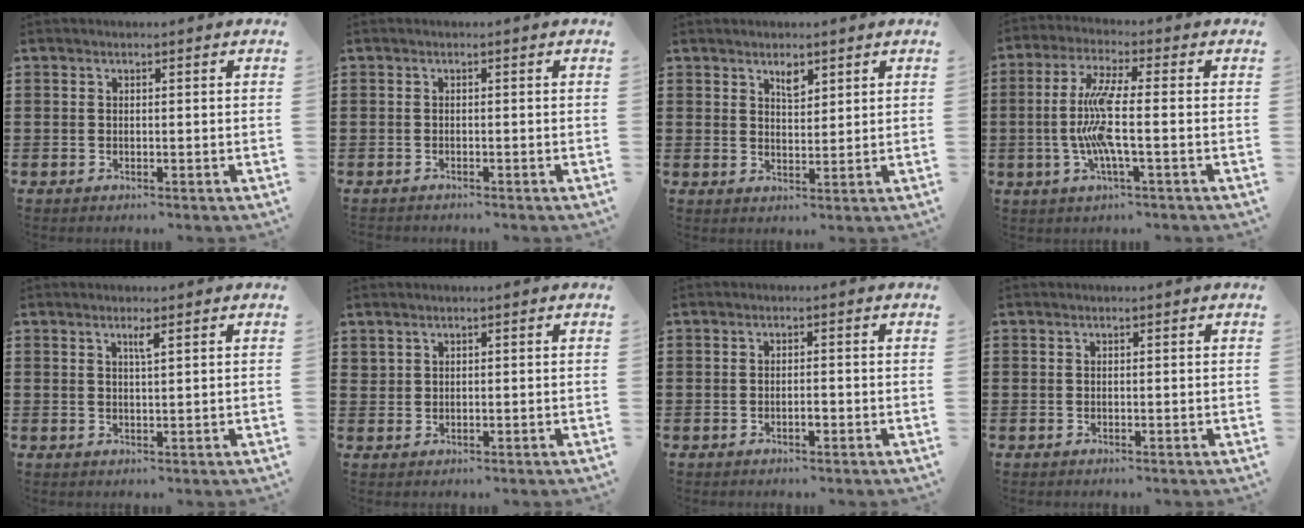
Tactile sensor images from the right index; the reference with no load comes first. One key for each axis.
{"total": 0.6, "fx": -0.6, "fy": 0.1, "fz": 0.0, "tx": -0.002, "ty": 0.000, "tz": -0.013}
{"total": 2.6, "fx": 1.9, "fy": 1.1, "fz": 1.4, "tx": -0.024, "ty": -0.001, "tz": 0.032}
{"total": 8.6, "fx": -1.2, "fy": 1.0, "fz": 8.4, "tx": -0.191, "ty": -0.018, "tz": -0.036}
{"total": 1.6, "fx": 0.8, "fy": 0.0, "fz": 1.3, "tx": -0.027, "ty": -0.001, "tz": 0.013}
{"total": 1.0, "fx": 0.9, "fy": 0.5, "fz": 0.2, "tx": -0.007, "ty": 0.001, "tz": 0.017}
{"total": 1.4, "fx": -0.6, "fy": 0.3, "fz": 1.2, "tx": -0.025, "ty": -0.002, "tz": -0.011}
{"total": 0.0}